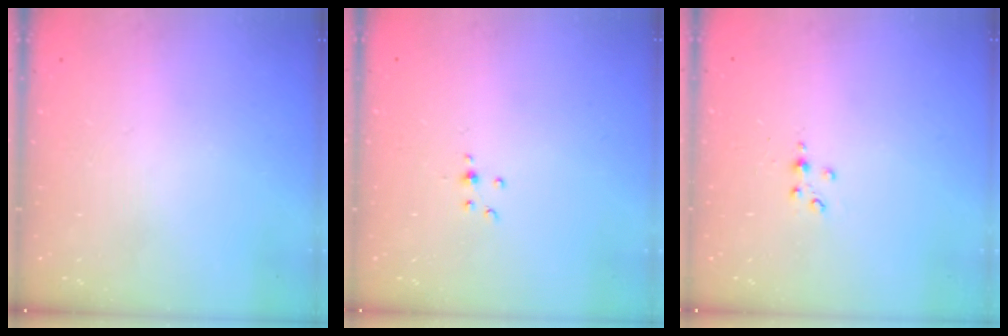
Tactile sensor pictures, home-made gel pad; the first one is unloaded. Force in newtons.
{"total": 3.0, "press": 2.8, "slide": 0.9}
{"total": 2.9, "press": 2.9, "slide": 0.4}